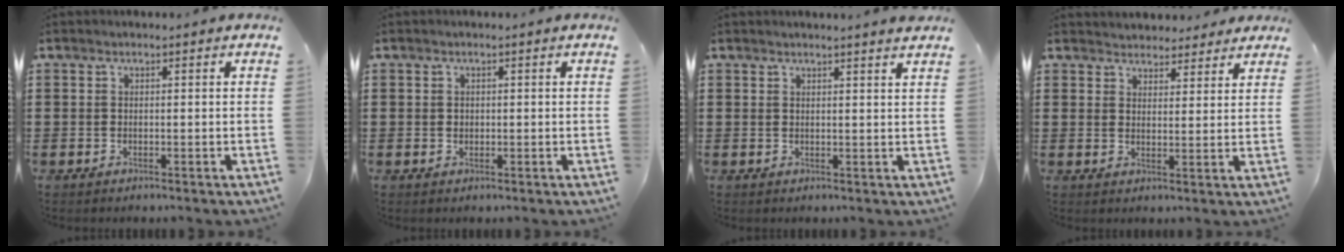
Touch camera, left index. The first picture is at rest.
{"total": 0.7, "force": [0.2, 0.6, 0.3], "torque": [-0.009, 0.005, 0.004]}
{"total": 1.8, "force": [1.7, -0.4, 0.5], "torque": [-0.013, -0.001, 0.033]}
{"total": 3.3, "force": [3.2, 1.0, -0.2], "torque": [-0.007, -0.005, 0.060]}